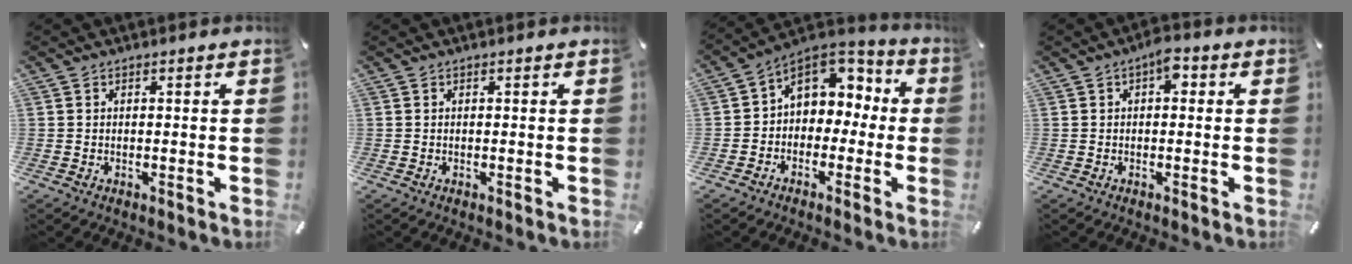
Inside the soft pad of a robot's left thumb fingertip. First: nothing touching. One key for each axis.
{"total": 0.0}
{"total": 8.2, "fx": 1.8, "fy": 7.3, "fz": 3.4, "tx": -0.061, "ty": -0.005, "tz": 0.037}
{"total": 3.7, "fx": 0.7, "fy": 2.1, "fz": 2.9, "tx": -0.037, "ty": 0.004, "tz": 0.003}